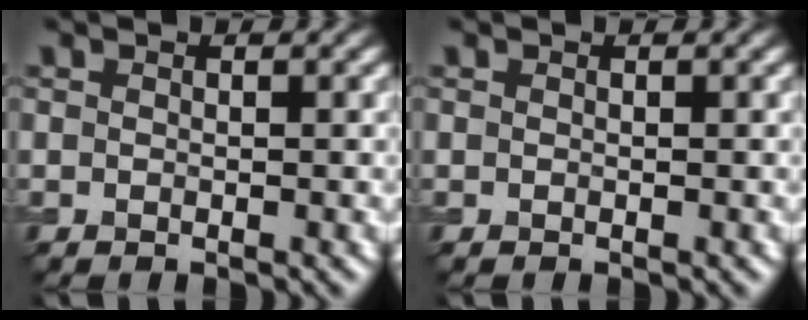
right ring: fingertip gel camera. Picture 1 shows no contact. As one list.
[{"total": 0.0}]